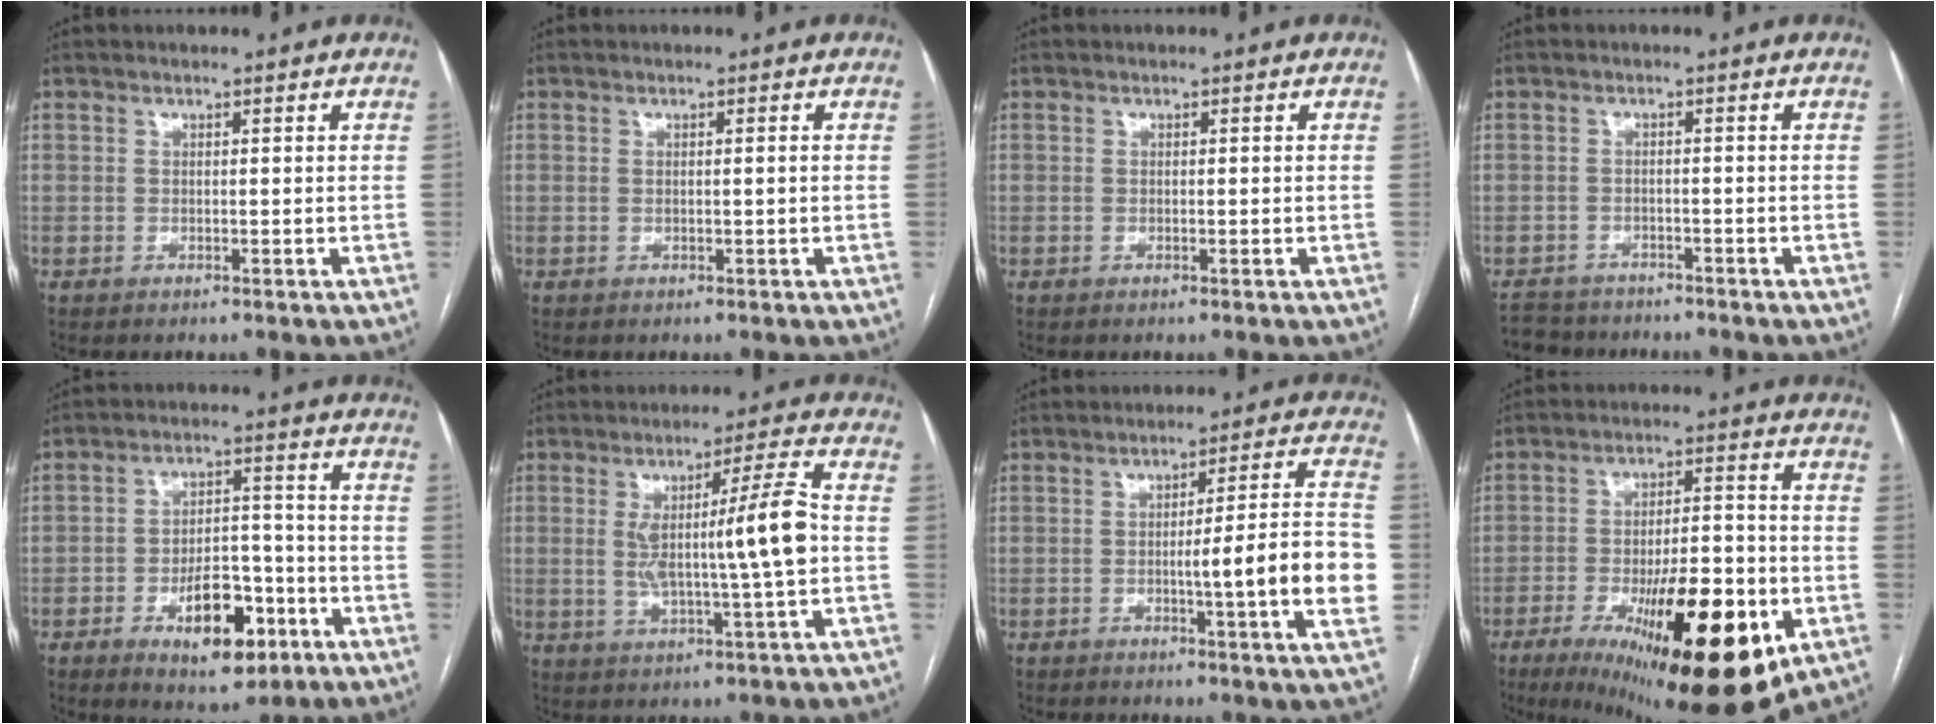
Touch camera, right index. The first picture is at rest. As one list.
[{"total": 0.6, "force": [0.0, -0.1, 0.6], "torque": [-0.010, -0.001, 0.001]}, {"total": 0.0}, {"total": 4.8, "force": [-4.2, 2.1, -0.3], "torque": [0.008, -0.005, -0.074]}, {"total": 10.5, "force": [-4.7, 5.2, 7.8], "torque": [-0.118, 0.014, -0.064]}, {"total": 10.7, "force": [0.3, -0.4, 10.7], "torque": [-0.181, 0.005, 0.009]}, {"total": 13.2, "force": [-2.4, -0.3, 12.9], "torque": [-0.175, 0.001, -0.036]}, {"total": 22.0, "force": [-8.6, 5.8, 19.4], "torque": [-0.258, -0.017, -0.115]}]